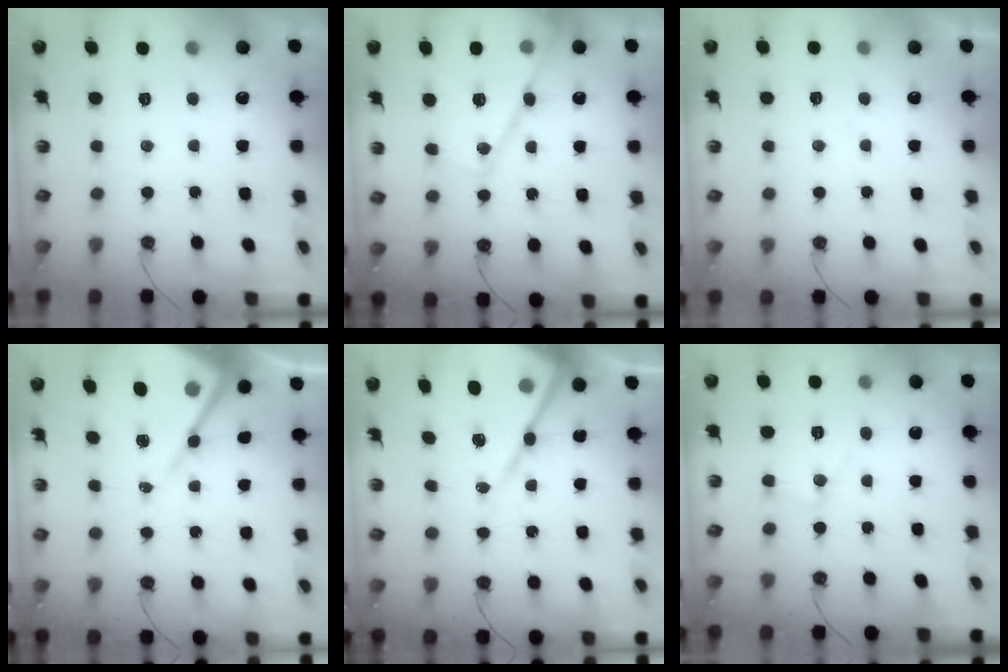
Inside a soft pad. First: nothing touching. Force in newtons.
{"total": 16.1, "press": 16.0, "slide": 1.6}
{"total": 3.4, "press": 3.3, "slide": 0.5}
{"total": 12.8, "press": 12.8, "slide": 1.3}
{"total": 16.8, "press": 16.8, "slide": 1.7}
{"total": 7.4, "press": 7.3, "slide": 0.5}